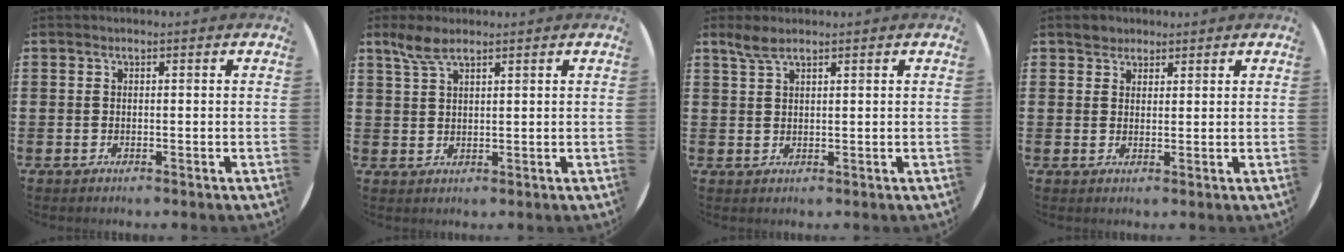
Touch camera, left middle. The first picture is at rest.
{"total": 3.7, "force": [2.7, 1.1, 2.3], "torque": [-0.052, 0.004, 0.050]}
{"total": 2.5, "force": [2.0, 0.6, 1.4], "torque": [-0.032, 0.003, 0.037]}
{"total": 2.1, "force": [1.8, 1.0, -0.1], "torque": [0.005, 0.000, 0.036]}